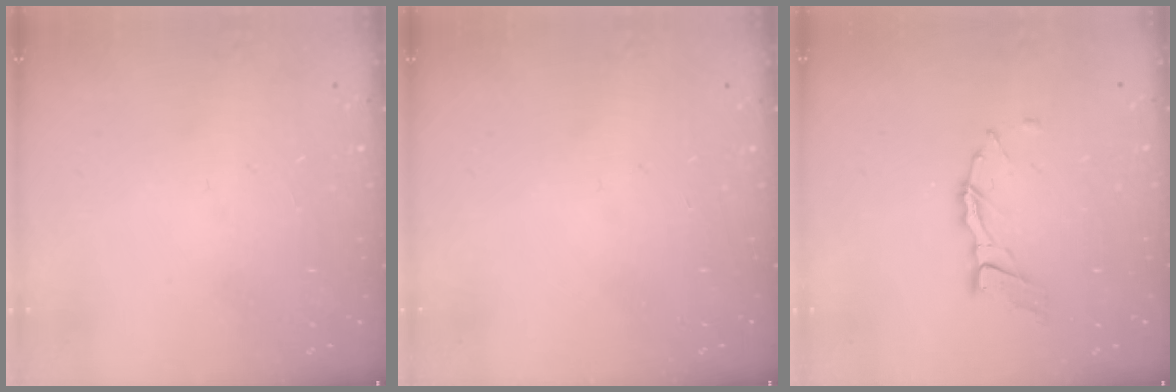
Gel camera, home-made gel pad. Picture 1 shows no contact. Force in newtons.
{"total": 0.0}
{"total": 7.7, "press": 7.7, "slide": 0.7}